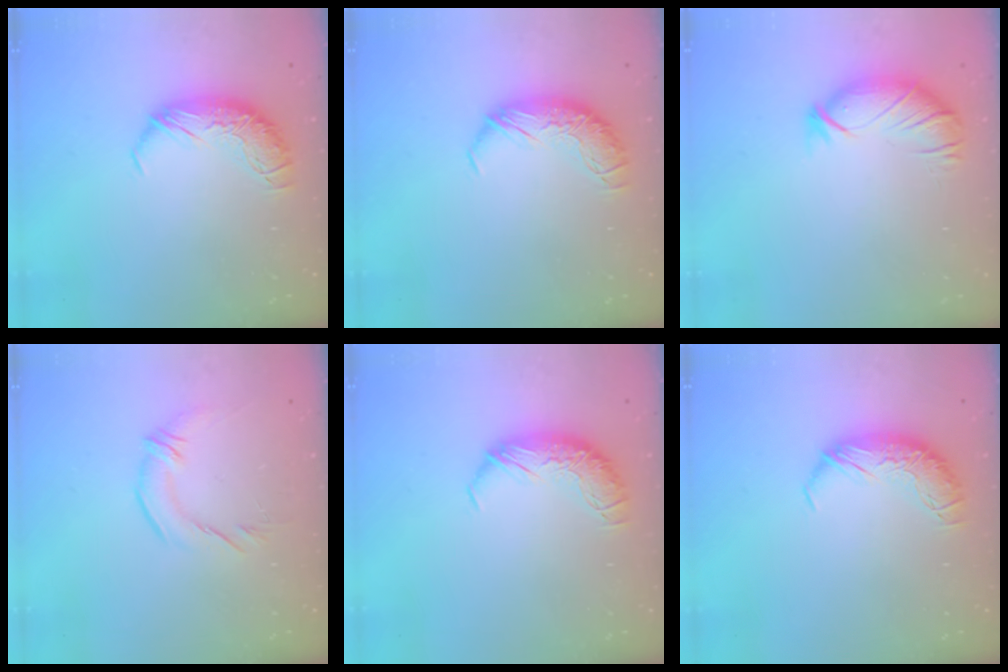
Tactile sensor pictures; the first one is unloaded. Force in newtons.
{"total": 0.0}
{"total": 2.9, "press": 2.4, "slide": 1.7}
{"total": 1.8, "press": 0.7, "slide": 1.7}
{"total": 0.0}
{"total": 0.0}